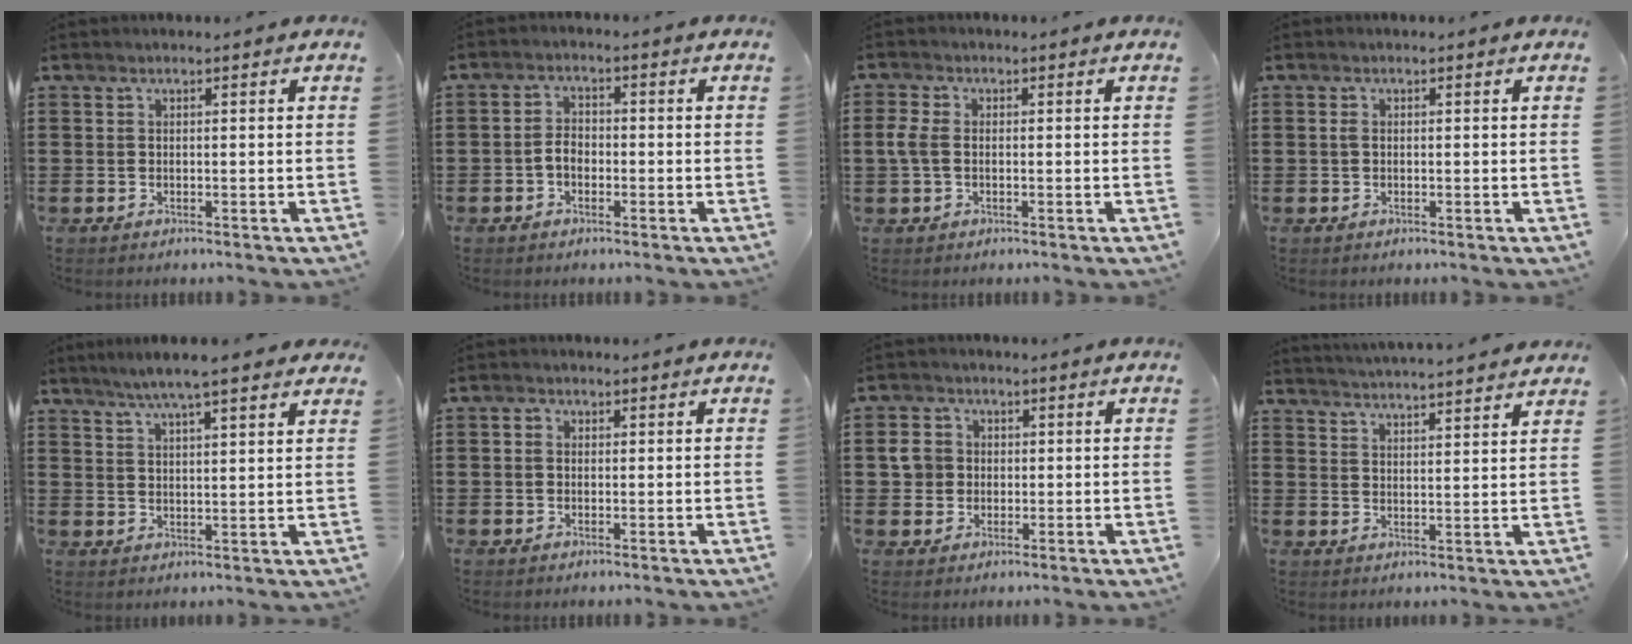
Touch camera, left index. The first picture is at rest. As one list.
[{"total": 2.9, "force": [-0.9, 1.8, 2.1], "torque": [-0.048, 0.002, -0.020]}, {"total": 3.3, "force": [-0.2, 2.1, 2.5], "torque": [-0.073, -0.001, -0.010]}, {"total": 1.1, "force": [0.0, 0.6, 0.9], "torque": [-0.027, 0.000, -0.004]}, {"total": 5.6, "force": [4.6, 0.2, 3.2], "torque": [-0.072, -0.006, 0.079]}, {"total": 1.2, "force": [0.0, 1.0, 0.5], "torque": [-0.012, 0.007, -0.001]}, {"total": 4.2, "force": [0.1, 4.0, 1.4], "torque": [-0.057, 0.007, -0.004]}, {"total": 3.8, "force": [3.7, -0.7, 0.2], "torque": [-0.017, -0.023, 0.065]}]